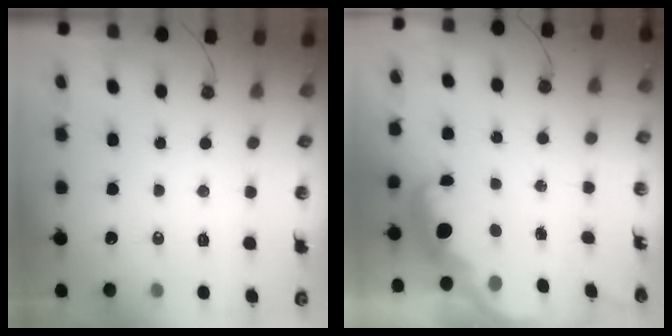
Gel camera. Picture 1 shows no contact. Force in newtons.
{"total": 3.3, "press": 3.3, "slide": 0.5}